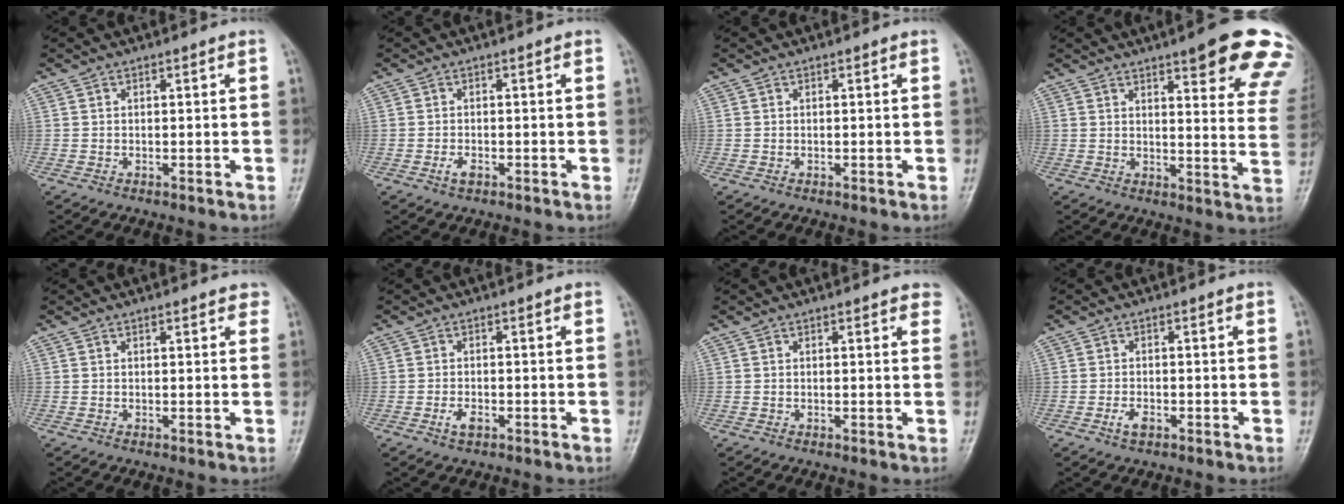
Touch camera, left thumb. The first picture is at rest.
{"total": 1.7, "force": [-0.8, 0.8, 1.3], "torque": [-0.027, 0.006, -0.013]}
{"total": 0.0}
{"total": 18.9, "force": [12.1, 3.8, 14.0], "torque": [-0.147, -0.046, 0.136]}
{"total": 2.1, "force": [1.5, 0.8, 1.3], "torque": [-0.002, 0.000, 0.014]}
{"total": 2.1, "force": [-1.0, 1.0, 1.6], "torque": [-0.033, 0.006, -0.017]}
{"total": 2.9, "force": [2.1, 1.0, 1.7], "torque": [-0.006, 0.000, 0.018]}
{"total": 2.1, "force": [-1.0, 1.0, 1.6], "torque": [-0.033, 0.007, -0.018]}